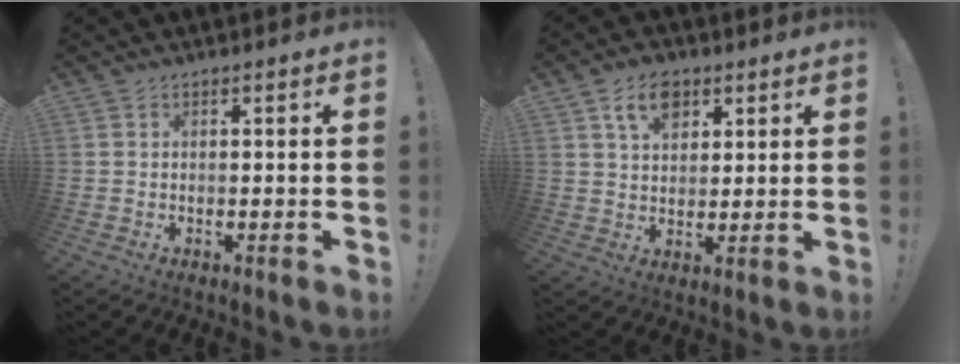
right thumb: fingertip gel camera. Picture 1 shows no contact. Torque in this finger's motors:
{"motor_torque": [0.05, 0.25, 0.11, 0.11, 0.00]}